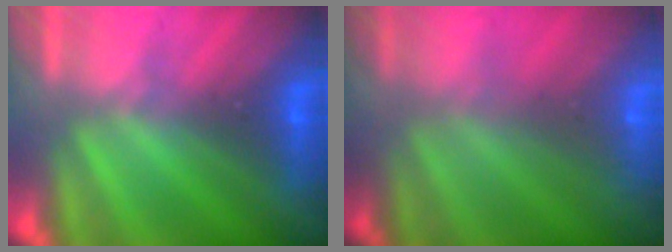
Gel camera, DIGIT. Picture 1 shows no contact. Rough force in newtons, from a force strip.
{"total": 9.0}